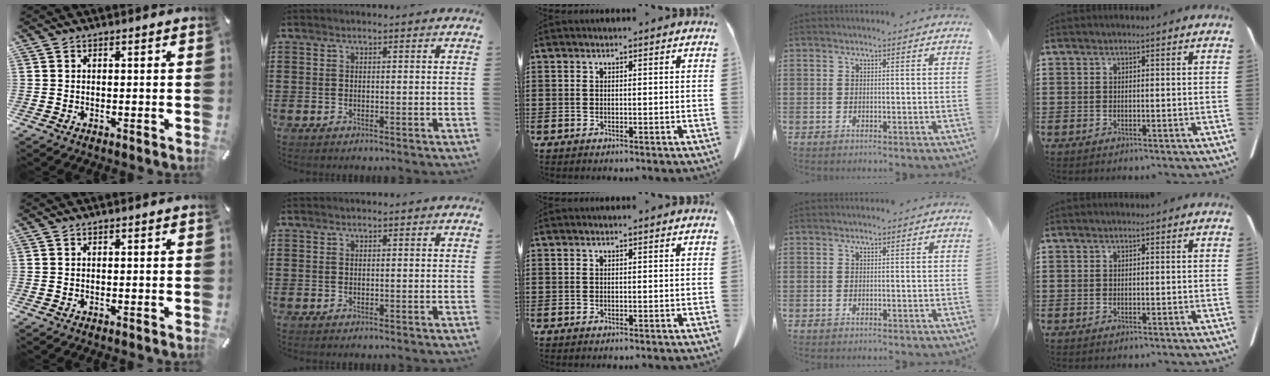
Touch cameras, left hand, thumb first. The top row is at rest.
{}